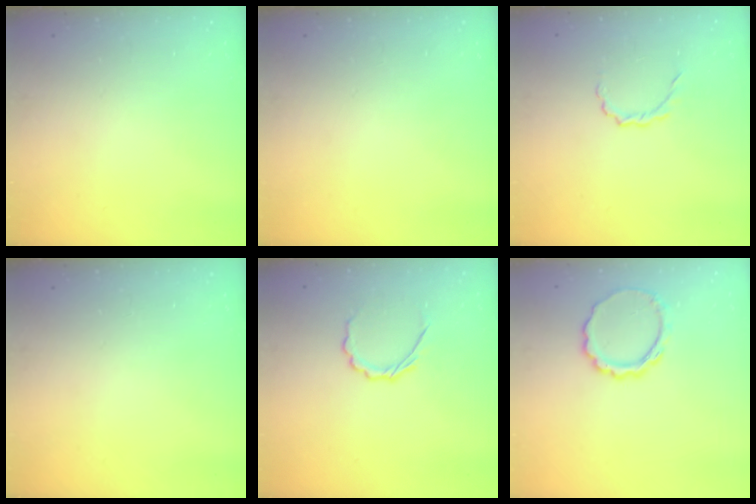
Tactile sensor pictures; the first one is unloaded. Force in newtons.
{"total": 0.0}
{"total": 3.2, "press": 3.0, "slide": 1.0}
{"total": 0.0}
{"total": 5.1, "press": 4.9, "slide": 1.4}
{"total": 8.2, "press": 8.1, "slide": 0.8}